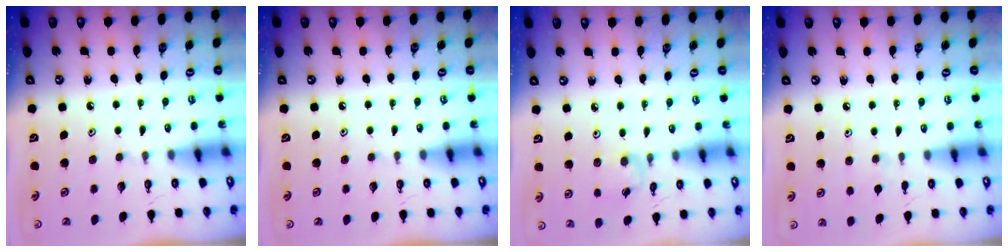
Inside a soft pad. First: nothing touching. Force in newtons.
{"total": 0.0}
{"total": 2.8, "press": 2.8, "slide": 0.4}
{"total": 3.1, "press": 3.1, "slide": 0.6}